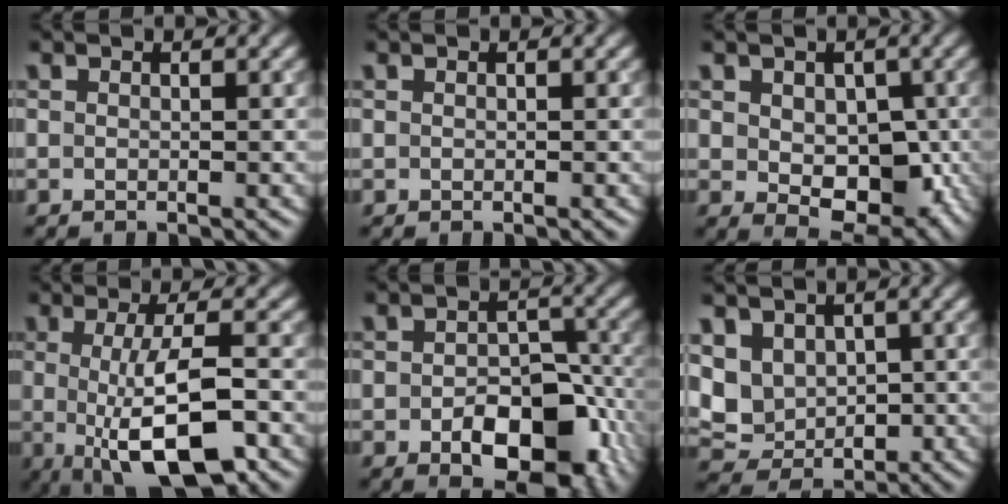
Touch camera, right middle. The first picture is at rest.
{"total": 0.0}
{"total": 6.0, "force": [-0.2, 4.1, 4.4], "torque": [-0.061, -0.014, 0.001]}
{"total": 8.2, "force": [-1.5, 2.4, 7.7], "torque": [-0.120, -0.008, -0.024]}
{"total": 9.3, "force": [-3.8, 5.3, 6.6], "torque": [-0.089, -0.011, -0.053]}
{"total": 5.3, "force": [1.1, 4.4, 2.8], "torque": [-0.060, -0.008, 0.020]}